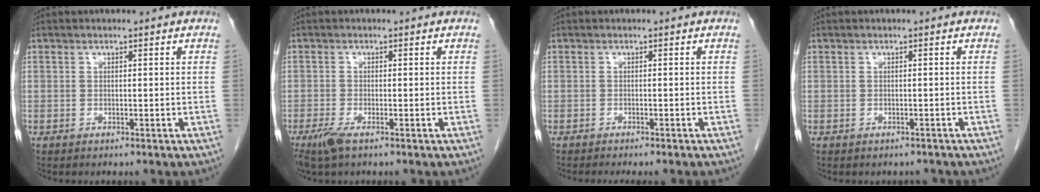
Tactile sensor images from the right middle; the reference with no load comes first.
{"total": 2.9, "force": [-1.8, 0.6, 2.2], "torque": [-0.049, -0.007, -0.036]}
{"total": 5.2, "force": [-4.6, 0.6, 2.4], "torque": [-0.022, -0.007, -0.060]}
{"total": 1.3, "force": [-1.1, 0.7, 0.1], "torque": [-0.004, 0.001, -0.016]}